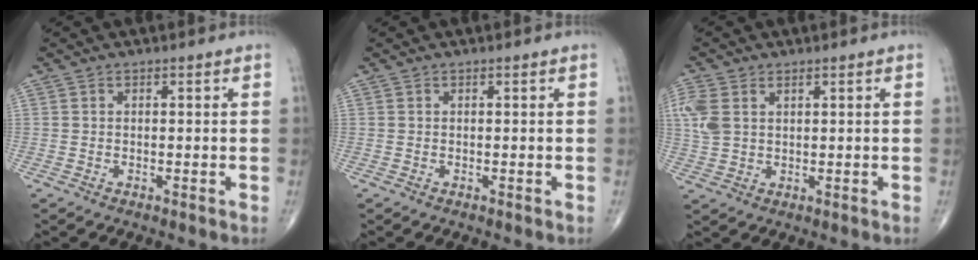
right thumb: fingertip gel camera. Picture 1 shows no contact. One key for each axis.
{"total": 0.0}
{"total": 6.4, "fx": 2.1, "fy": 4.2, "fz": 4.4, "tx": -0.119, "ty": 0.005, "tz": 0.047}